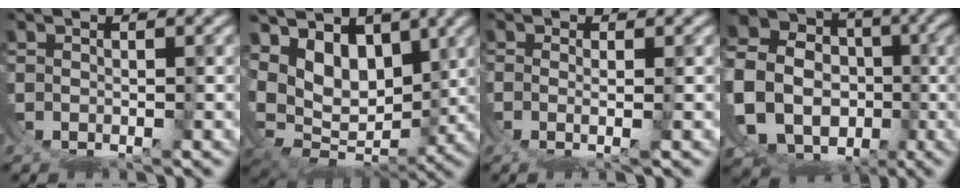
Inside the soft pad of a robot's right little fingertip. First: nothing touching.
{"total": 8.0, "force": [2.2, 6.3, 4.4], "torque": [-0.103, -0.028, 0.042]}
{"total": 2.3, "force": [0.6, -1.7, 1.3], "torque": [-0.017, 0.000, 0.012]}
{"total": 17.1, "force": [0.7, 15.2, 7.7], "torque": [-0.161, -0.032, -0.001]}